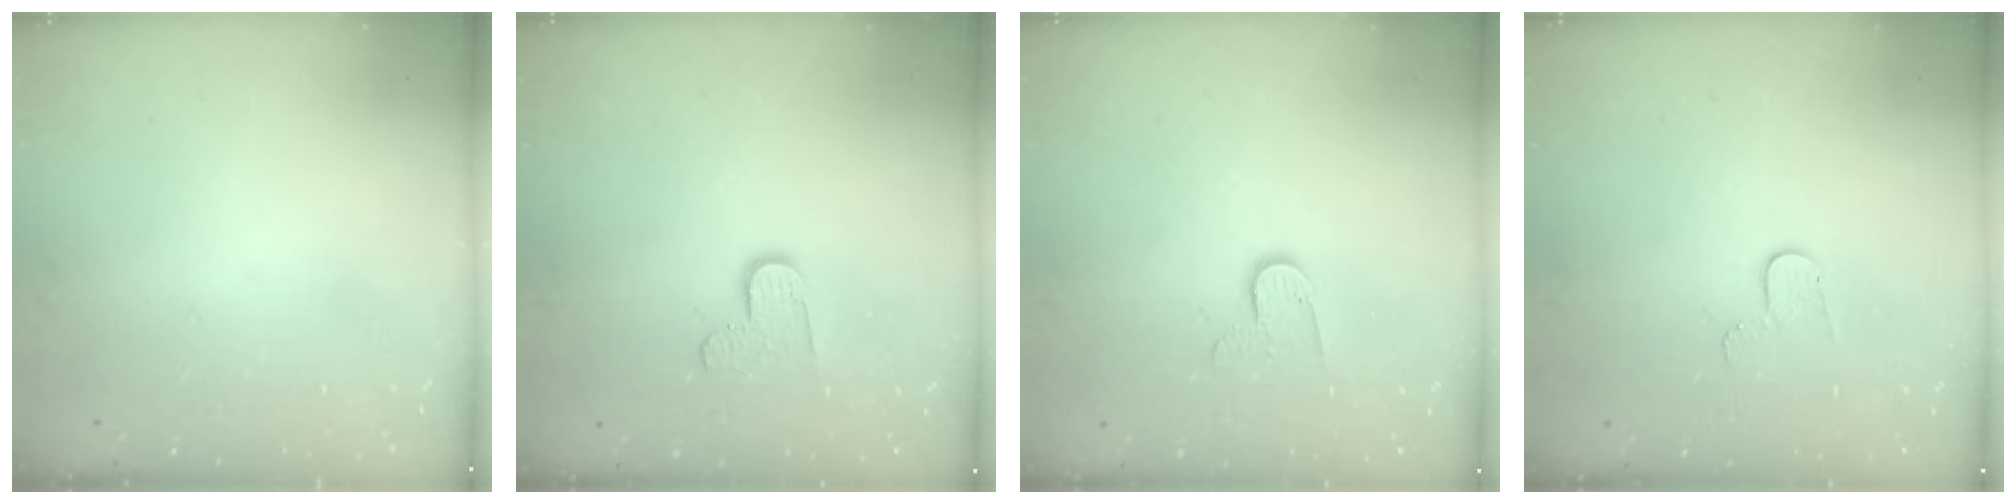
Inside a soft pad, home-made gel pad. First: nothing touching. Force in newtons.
{"total": 7.0, "press": 7.0, "slide": 0.3}
{"total": 7.2, "press": 7.2, "slide": 0.3}
{"total": 5.1, "press": 5.1, "slide": 0.5}